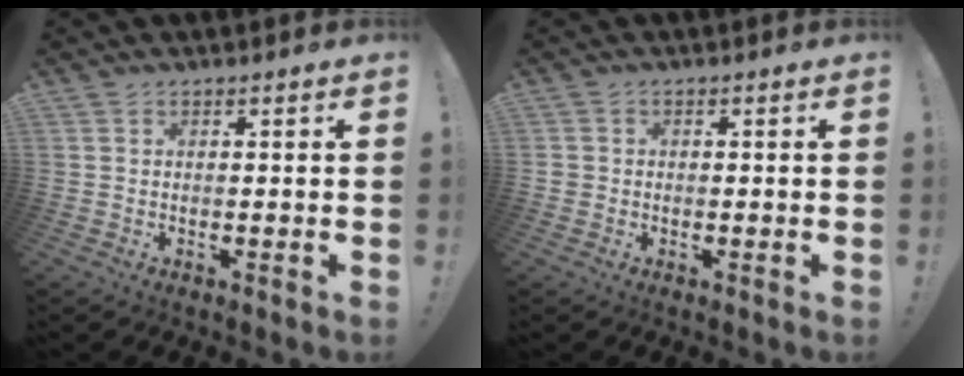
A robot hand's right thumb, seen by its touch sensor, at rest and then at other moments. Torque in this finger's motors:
{"motor_torque": [-0.05, -0.10, -0.04, 0.11, 0.00]}